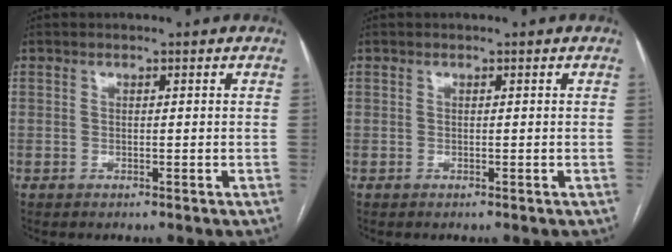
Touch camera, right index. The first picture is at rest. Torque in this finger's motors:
{"motor_torque": [0.01, 0.01, 0.00, 0.00]}